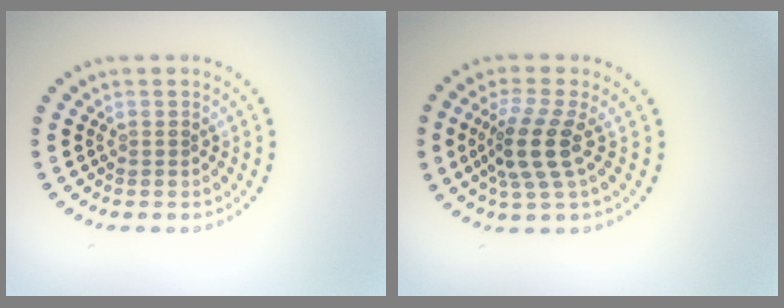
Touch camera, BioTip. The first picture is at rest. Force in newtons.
{"total": 3.8, "press": 2.9, "slide": 2.6}